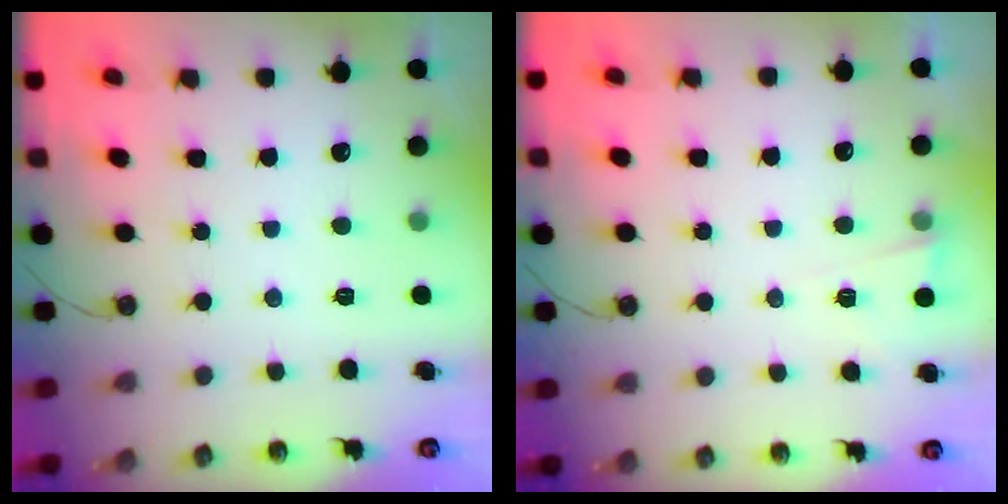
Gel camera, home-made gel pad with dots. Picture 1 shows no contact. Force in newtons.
{"total": 3.1, "press": 2.9, "slide": 1.0}